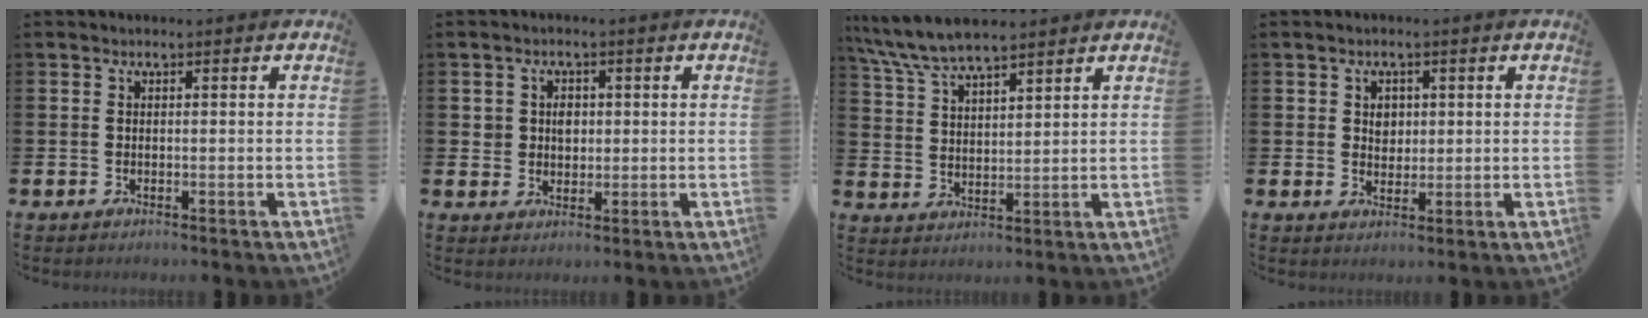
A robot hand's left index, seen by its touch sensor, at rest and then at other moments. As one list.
[{"total": 2.6, "force": [0.6, 2.3, 0.9], "torque": [-0.009, 0.004, 0.005]}, {"total": 7.3, "force": [6.8, 1.3, 2.3], "torque": [-0.074, -0.020, 0.126]}, {"total": 2.2, "force": [1.0, 1.8, 0.9], "torque": [-0.003, 0.003, 0.014]}]